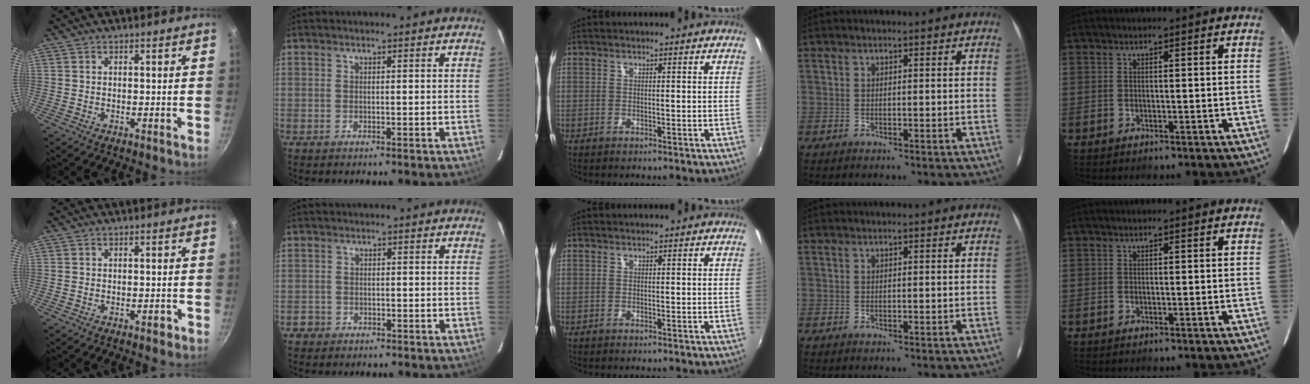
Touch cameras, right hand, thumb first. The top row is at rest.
{"thumb": {"total": 1.5, "force": [-0.8, 0.7, 1.0], "torque": [-0.012, 0.010, -0.009]}, "index": {"total": 2.1, "force": [-1.0, 1.8, 0.1], "torque": [-0.008, 0.008, -0.015]}}